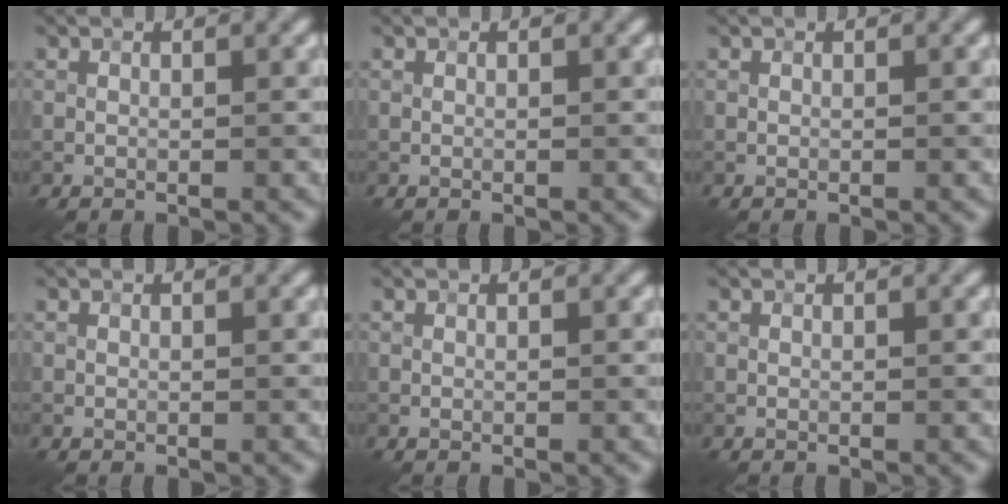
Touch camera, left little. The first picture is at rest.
{"total": 0.0}
{"total": 0.0}
{"total": 0.0}
{"total": 0.0}
{"total": 0.0}